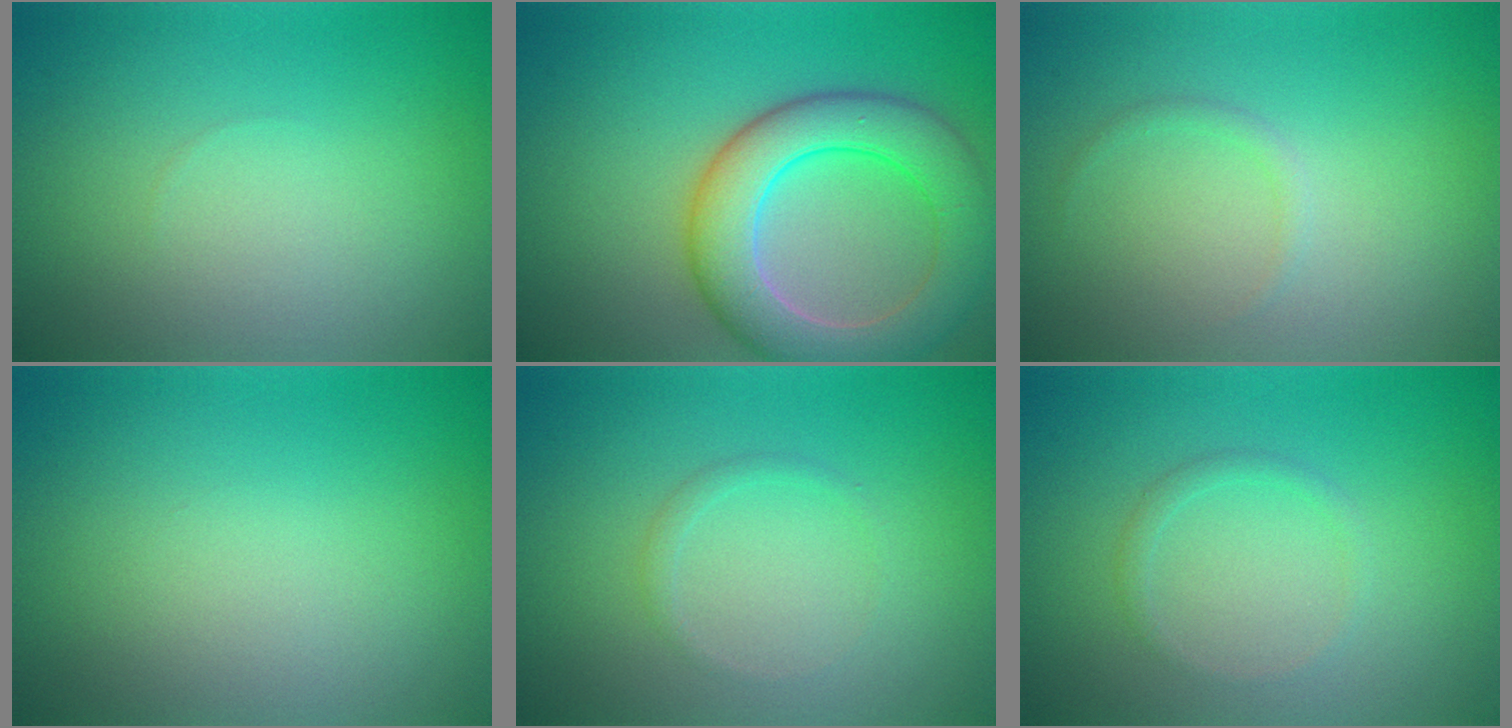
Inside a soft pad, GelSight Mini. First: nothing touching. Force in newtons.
{"total": 8.5, "press": 8.4, "slide": 0.5}
{"total": 0.8, "press": 0.8, "slide": 0.2}
{"total": 0.0}
{"total": 0.9, "press": 0.9, "slide": 0.0}
{"total": 1.1, "press": 1.1, "slide": 0.1}